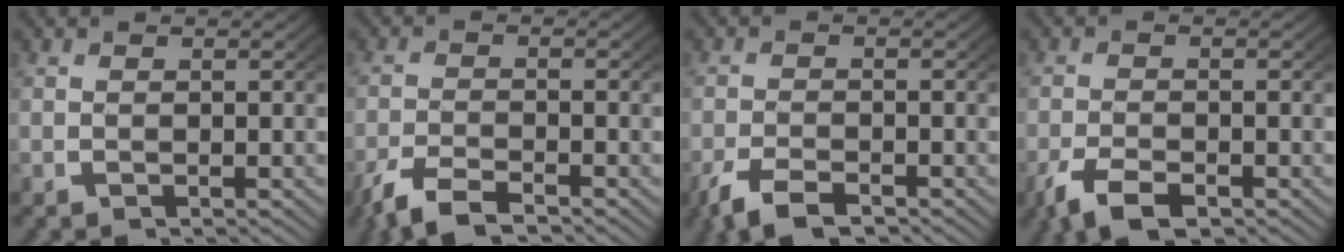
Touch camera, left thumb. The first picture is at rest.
{"total": 4.1, "force": [-3.3, 1.6, 1.8], "torque": [-0.043, -0.009, -0.059]}
{"total": 3.6, "force": [-2.9, 1.6, 1.5], "torque": [-0.037, -0.011, -0.050]}
{"total": 3.9, "force": [-2.8, 1.9, 2.0], "torque": [-0.047, -0.015, -0.046]}